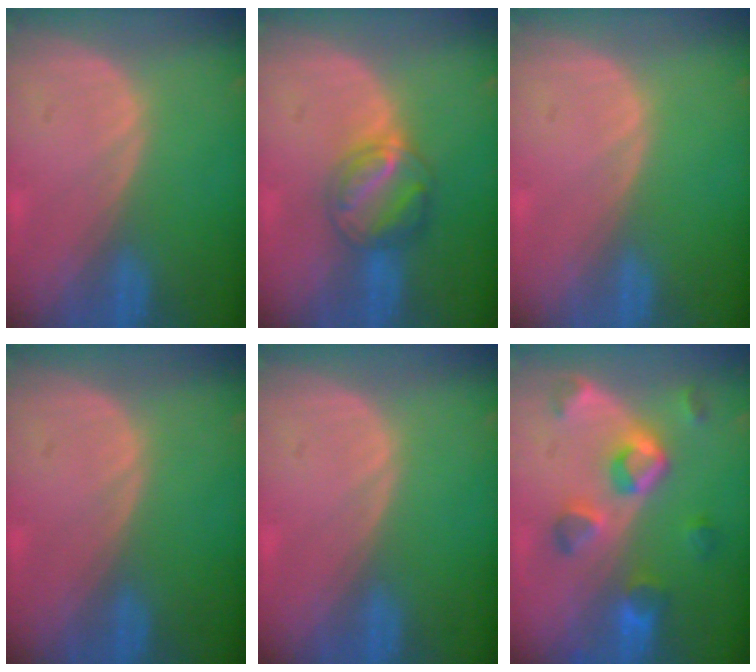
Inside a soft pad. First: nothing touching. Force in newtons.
{"total": 5.8, "press": 5.7, "slide": 1.0}
{"total": 0.0}
{"total": 0.0}
{"total": 0.0}
{"total": 7.3, "press": 7.3, "slide": 0.8}